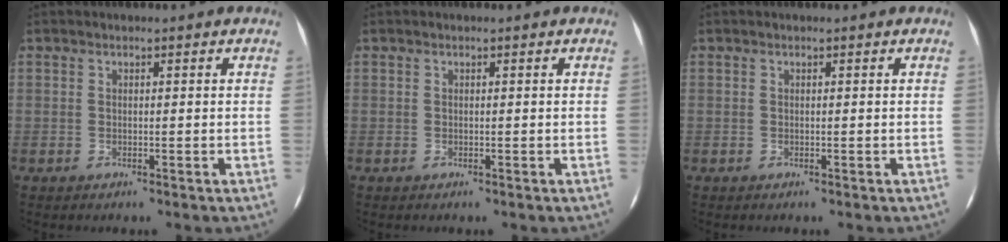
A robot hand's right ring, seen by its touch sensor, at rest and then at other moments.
{"total": 0.0}
{"total": 0.0}